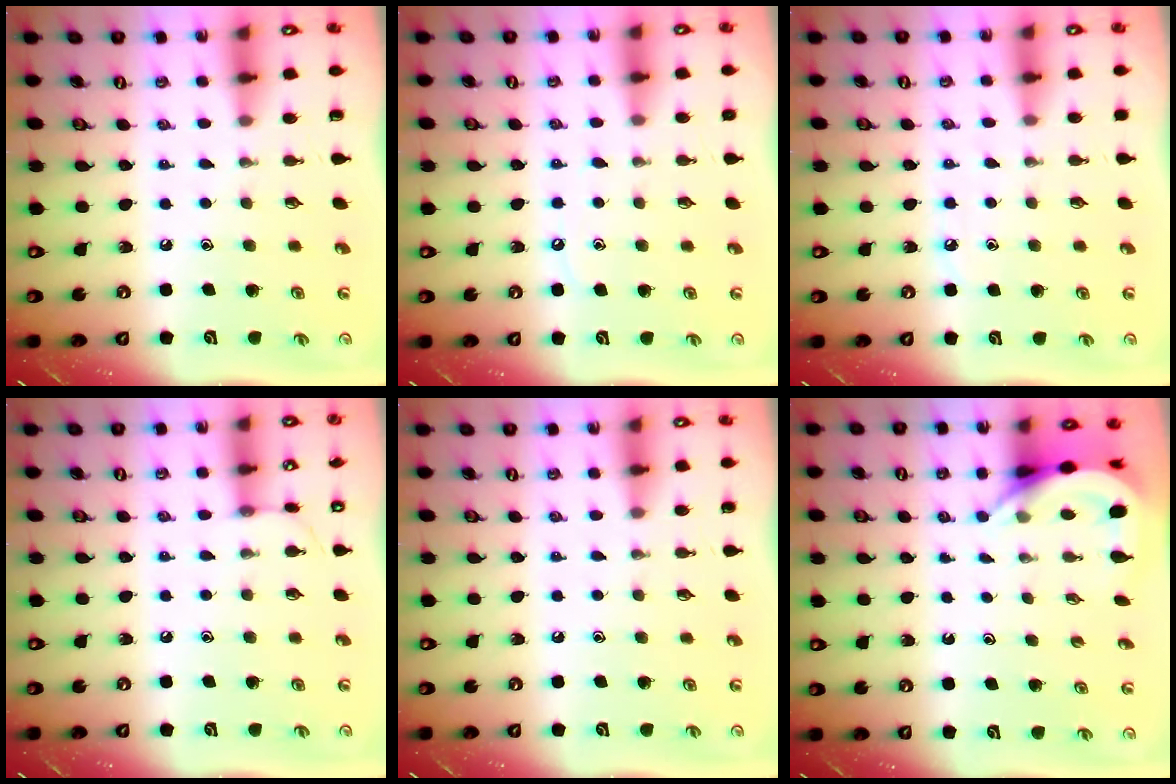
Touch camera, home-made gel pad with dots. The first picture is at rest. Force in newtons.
{"total": 5.3, "press": 5.2, "slide": 0.8}
{"total": 3.5, "press": 3.5, "slide": 0.5}
{"total": 4.3, "press": 4.3, "slide": 0.2}
{"total": 0.0}
{"total": 5.0, "press": 5.0, "slide": 0.3}